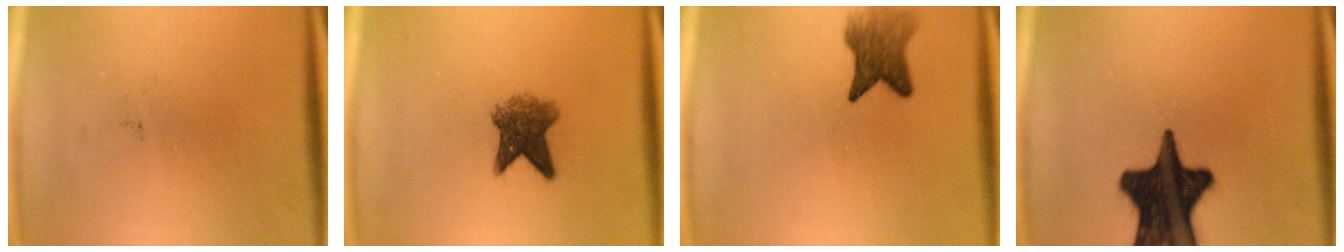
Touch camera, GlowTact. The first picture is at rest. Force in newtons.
{"total": 5.9}
{"total": 4.7}
{"total": 18.9}